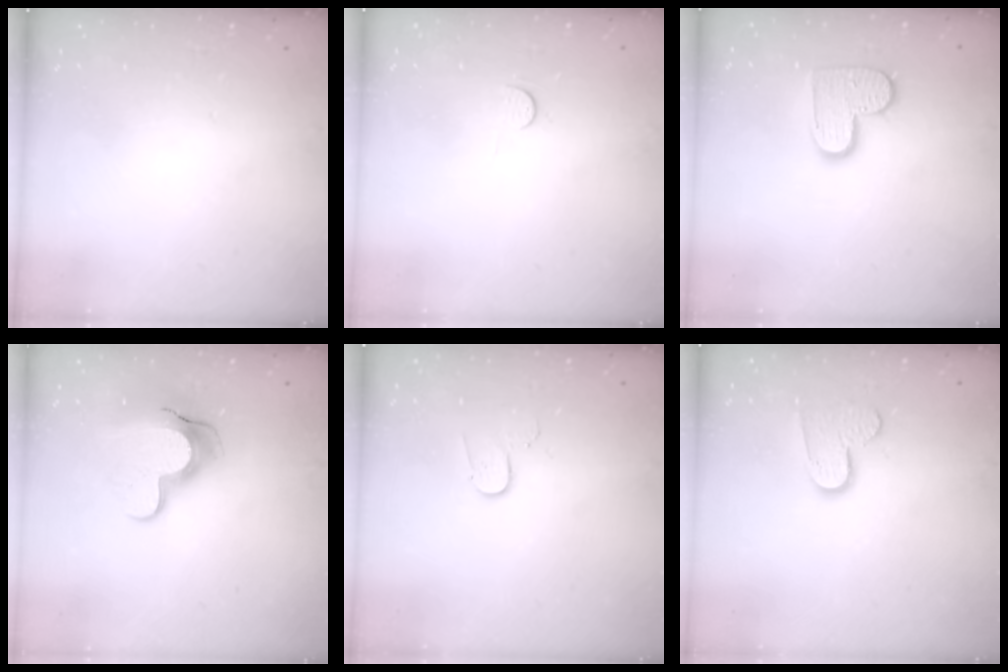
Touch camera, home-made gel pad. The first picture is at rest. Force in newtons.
{"total": 2.8, "press": 2.8, "slide": 0.4}
{"total": 10.1, "press": 10.1, "slide": 0.3}
{"total": 13.1, "press": 13.0, "slide": 1.2}
{"total": 3.3, "press": 3.3, "slide": 0.3}
{"total": 8.5, "press": 8.5, "slide": 0.5}